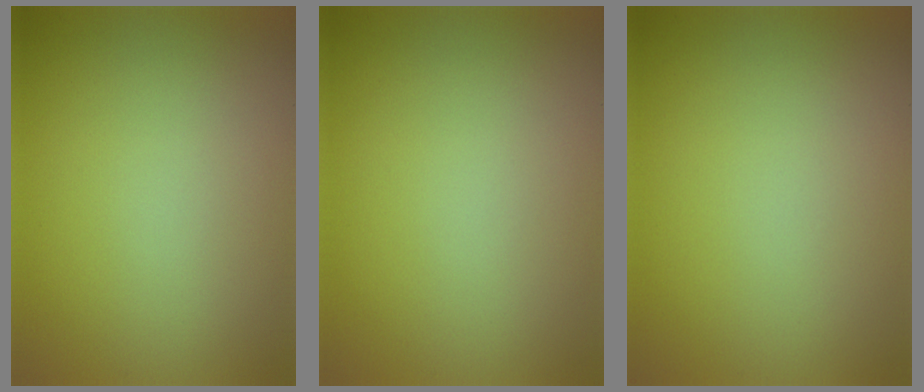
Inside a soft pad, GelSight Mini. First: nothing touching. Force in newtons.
{"total": 0.0}
{"total": 0.0}